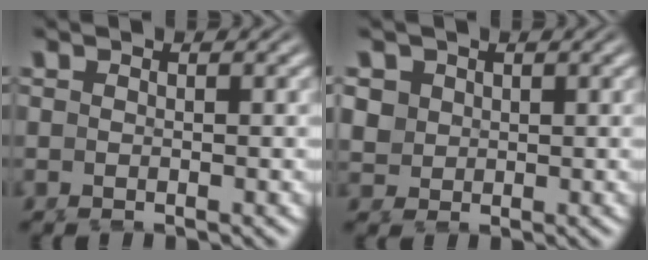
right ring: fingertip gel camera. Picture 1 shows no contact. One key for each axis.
{"total": 3.9, "fx": 0.7, "fy": 3.4, "fz": 1.8, "tx": -0.048, "ty": -0.009, "tz": 0.021}